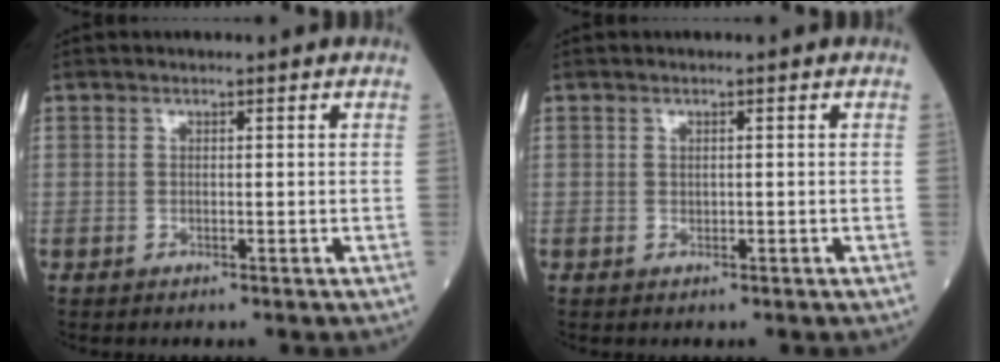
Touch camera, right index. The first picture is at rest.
{"total": 0.0}